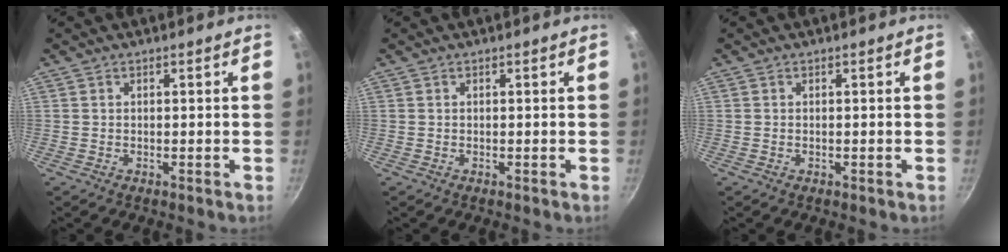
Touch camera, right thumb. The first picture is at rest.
{"total": 0.0}
{"total": 0.0}